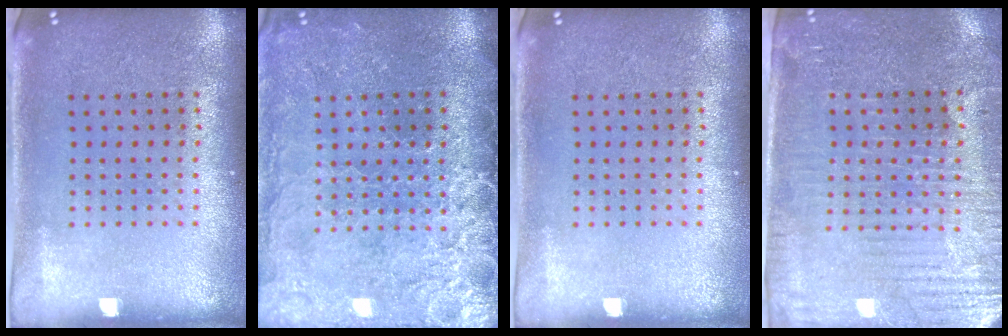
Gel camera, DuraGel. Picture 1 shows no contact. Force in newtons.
{"total": 3.7, "press": 3.4, "slide": 1.5}
{"total": 0.0}
{"total": 3.7, "press": 3.5, "slide": 1.2}